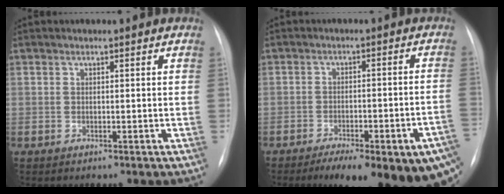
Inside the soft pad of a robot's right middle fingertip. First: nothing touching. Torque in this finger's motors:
{"motor_torque": [1.28, -0.85, 0.76, 0.18]}